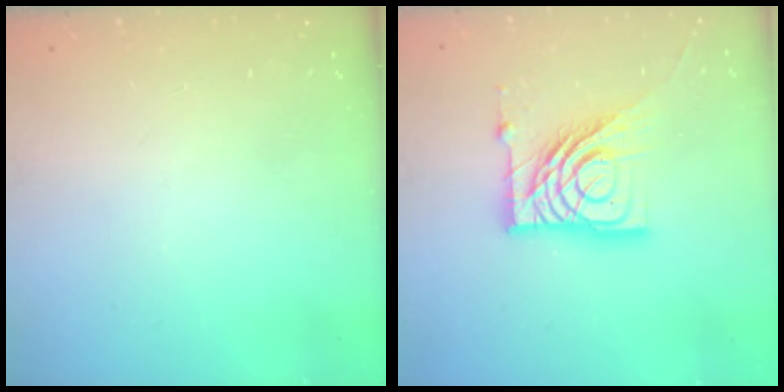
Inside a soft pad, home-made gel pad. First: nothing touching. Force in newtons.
{"total": 15.9, "press": 15.8, "slide": 1.4}